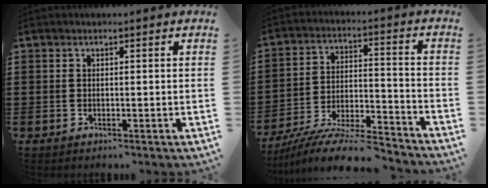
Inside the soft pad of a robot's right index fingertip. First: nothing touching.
{"total": 10.3, "force": [-9.3, 1.0, 4.2], "torque": [-0.068, 0.020, -0.178]}